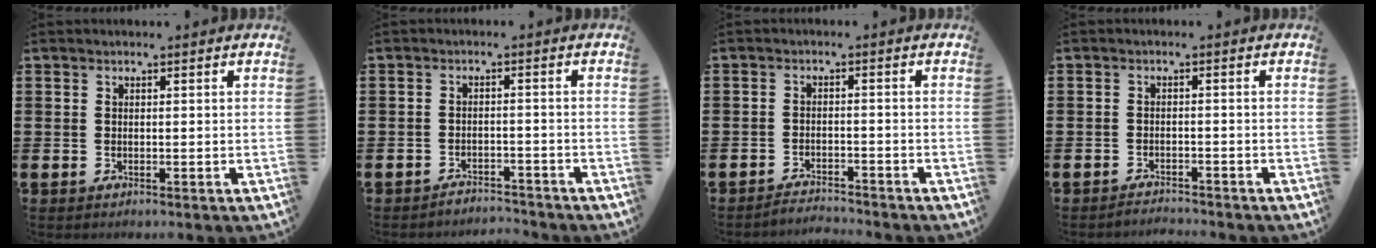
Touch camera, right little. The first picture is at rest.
{"total": 2.2, "force": [-2.2, 0.0, -0.2], "torque": [-0.003, 0.004, -0.048]}
{"total": 2.2, "force": [-2.2, -0.1, -0.2], "torque": [-0.003, 0.004, -0.048]}
{"total": 1.6, "force": [-1.5, -0.1, -0.2], "torque": [-0.001, 0.004, -0.033]}